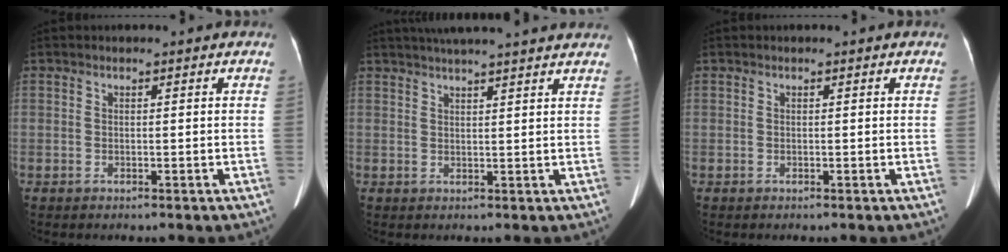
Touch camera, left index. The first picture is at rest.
{"total": 14.5, "force": [12.9, 0.2, 6.7], "torque": [-0.111, 0.032, 0.168]}
{"total": 0.0}